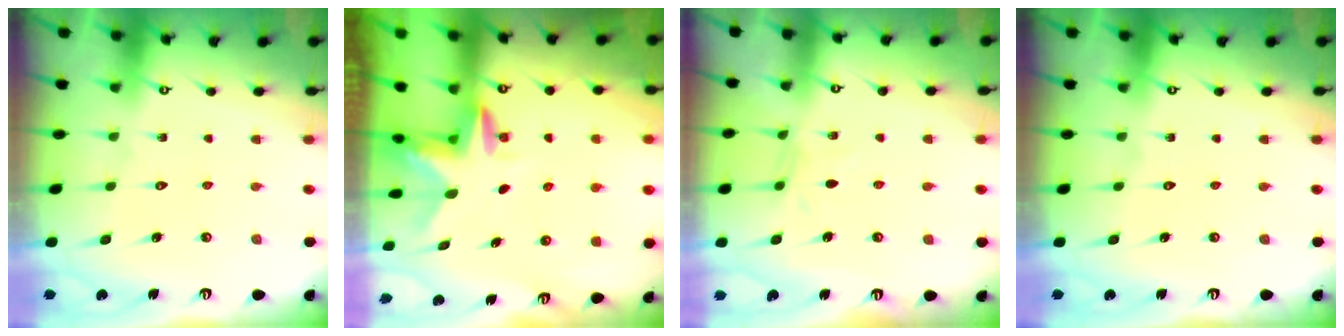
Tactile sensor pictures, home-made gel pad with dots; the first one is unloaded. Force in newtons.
{"total": 2.9, "press": 2.9, "slide": 0.3}
{"total": 4.2, "press": 4.1, "slide": 0.6}
{"total": 0.0}